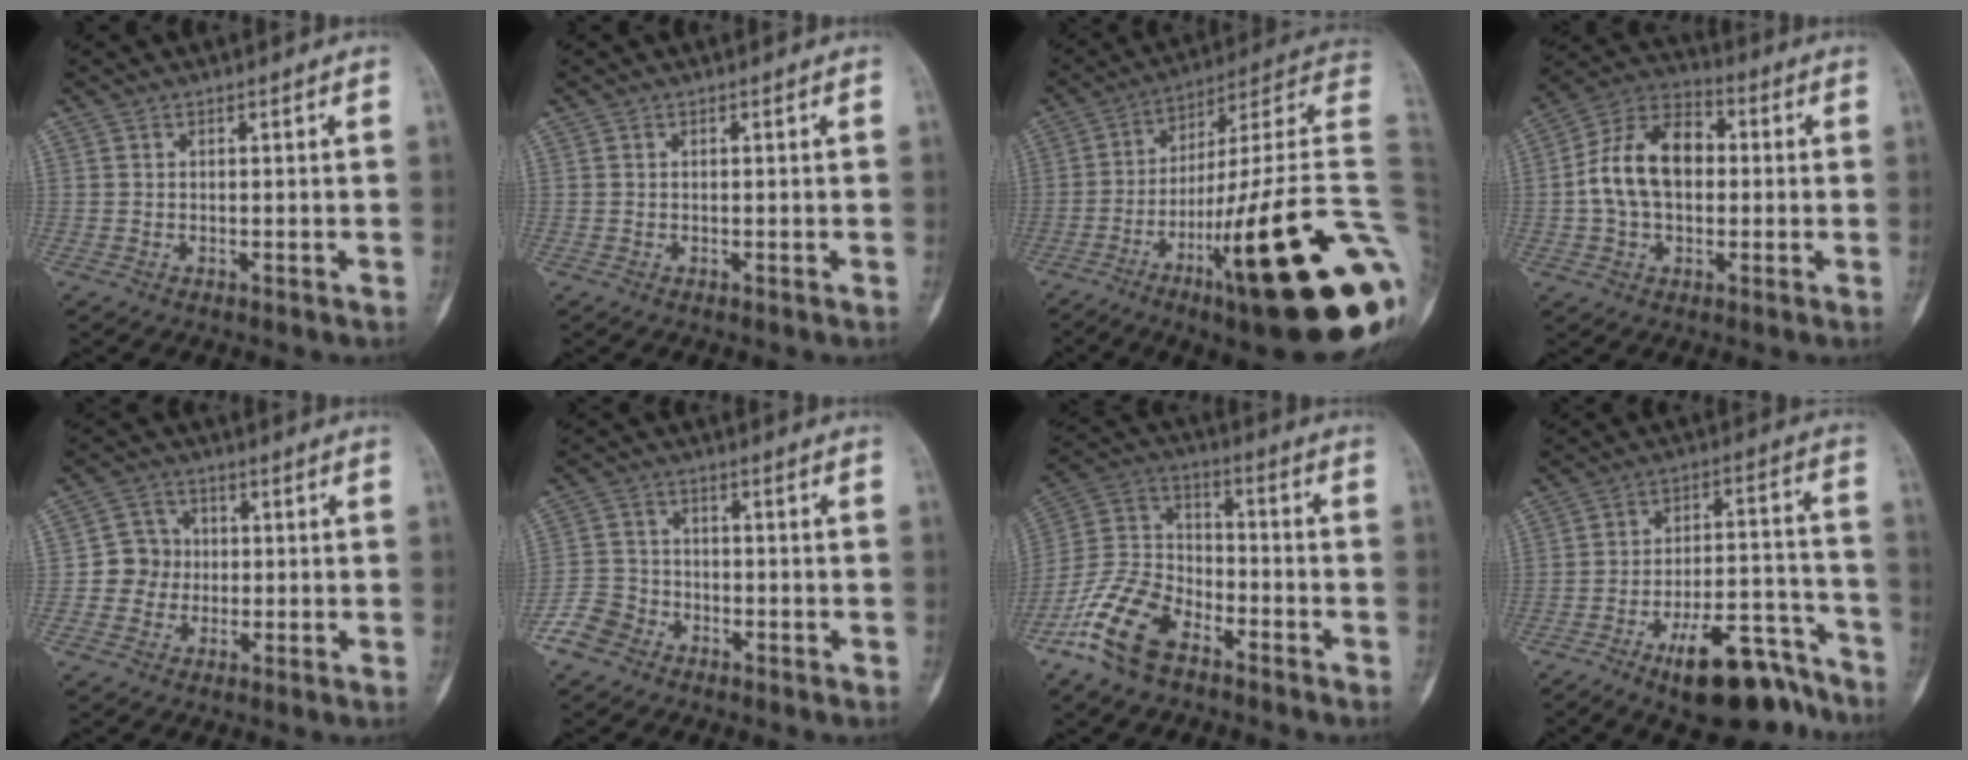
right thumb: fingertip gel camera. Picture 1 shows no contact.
{"total": 0.0}
{"total": 32.2, "force": [-9.9, 5.6, 30.2], "torque": [-0.349, 0.047, -0.156]}
{"total": 13.8, "force": [0.6, 9.2, 10.3], "torque": [-0.177, 0.035, 0.002]}
{"total": 5.6, "force": [-0.4, 5.4, 1.2], "torque": [0.014, 0.013, -0.014]}
{"total": 5.9, "force": [-3.9, 4.3, 1.1], "torque": [-0.009, 0.022, -0.081]}
{"total": 14.5, "force": [-9.1, 7.8, 8.2], "torque": [-0.167, 0.053, -0.183]}
{"total": 16.6, "force": [-11.6, 6.3, 10.1], "torque": [-0.118, 0.099, -0.174]}